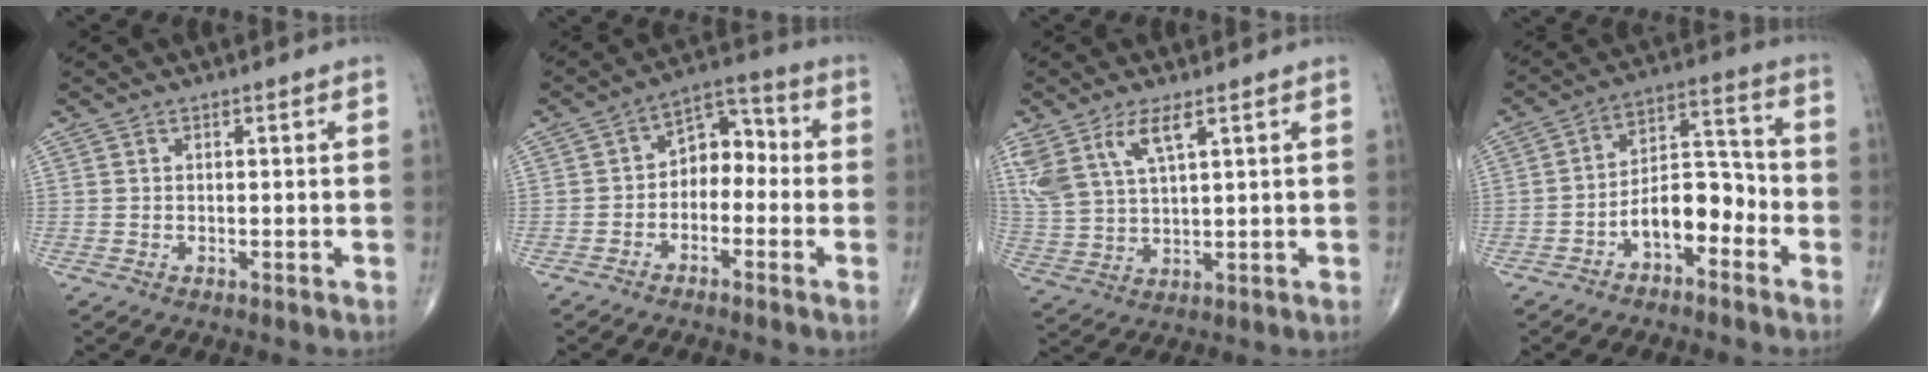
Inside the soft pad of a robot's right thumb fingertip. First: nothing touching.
{"total": 7.5, "force": [-1.7, 5.3, 5.1], "torque": [-0.048, 0.045, -0.044]}
{"total": 9.5, "force": [5.2, 3.6, 7.1], "torque": [-0.164, -0.012, 0.114]}
{"total": 9.5, "force": [-4.3, 5.1, 6.8], "torque": [-0.088, 0.059, -0.079]}